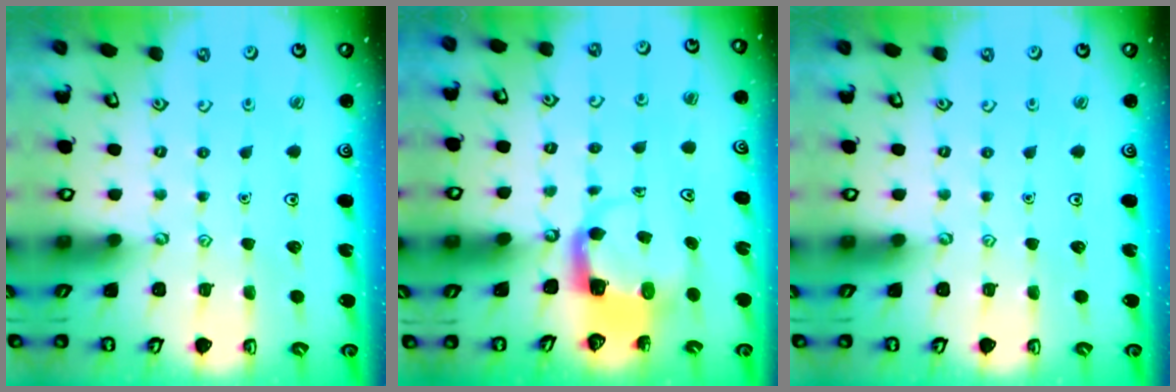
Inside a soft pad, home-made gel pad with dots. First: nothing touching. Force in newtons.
{"total": 4.3, "press": 4.3, "slide": 0.3}
{"total": 0.0}